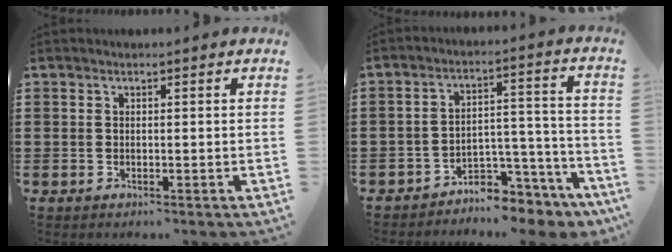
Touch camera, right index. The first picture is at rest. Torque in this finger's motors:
{"motor_torque": [0.79, -0.78, 0.34, 0.00]}